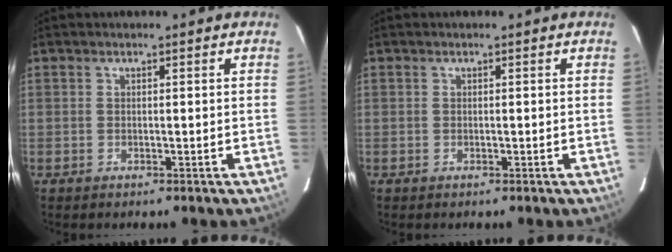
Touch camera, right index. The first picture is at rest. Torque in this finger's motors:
{"motor_torque": [-0.06, 0.00, -0.03, 0.00]}